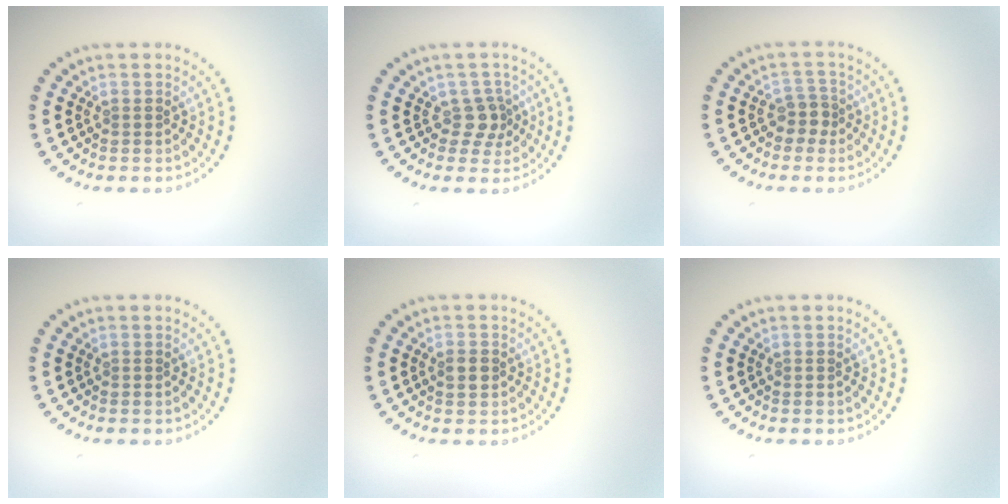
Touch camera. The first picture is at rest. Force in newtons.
{"total": 2.0, "press": 1.6, "slide": 1.3}
{"total": 1.9, "press": 1.5, "slide": 1.2}
{"total": 0.0}
{"total": 1.8, "press": 1.8, "slide": 0.0}
{"total": 0.0}